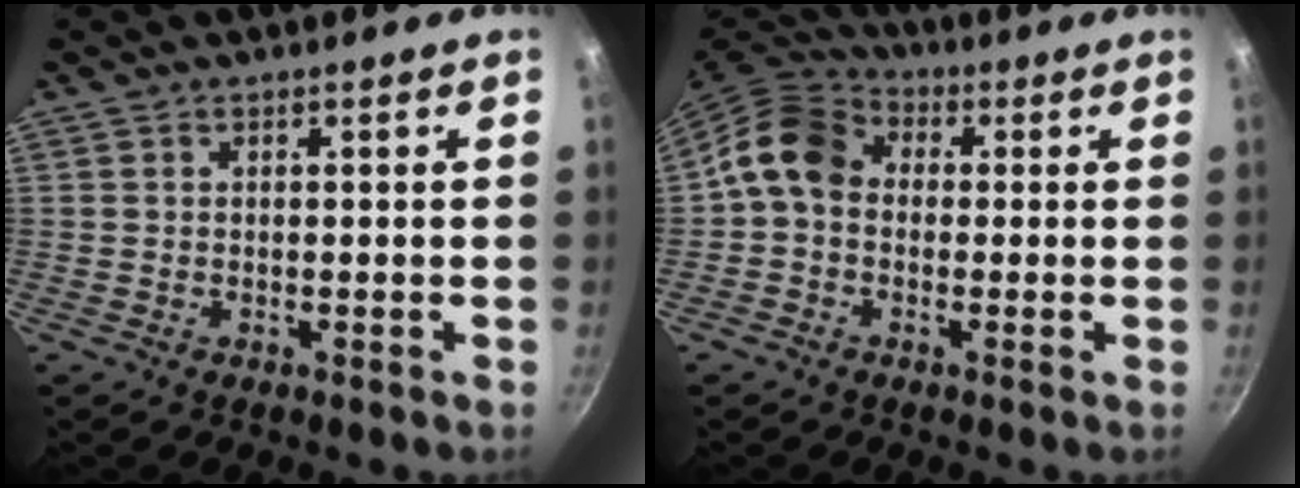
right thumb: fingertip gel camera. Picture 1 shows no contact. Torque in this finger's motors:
{"motor_torque": [1.54, 1.50, 0.77, -0.52, 0.13]}